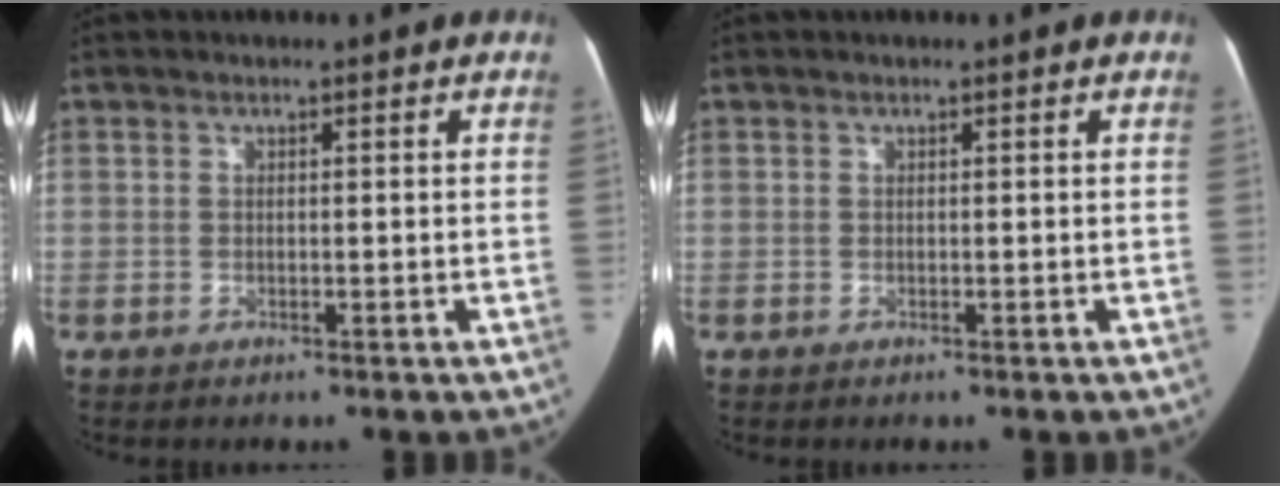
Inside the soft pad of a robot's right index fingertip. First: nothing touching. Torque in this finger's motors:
{"motor_torque": [0.00, 0.00, 0.00, 0.00]}